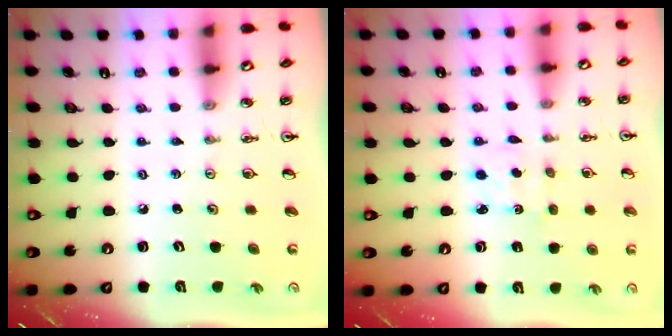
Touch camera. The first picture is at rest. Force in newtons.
{"total": 2.4, "press": 2.3, "slide": 0.4}